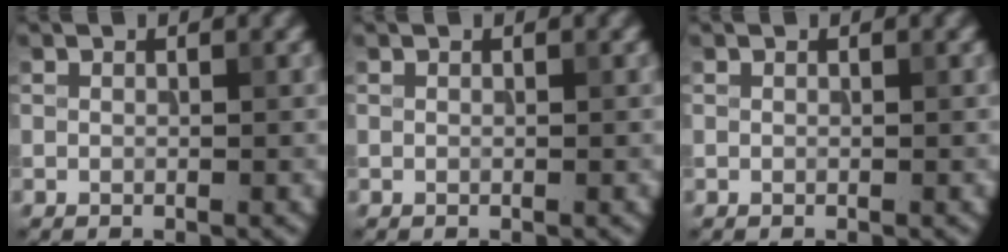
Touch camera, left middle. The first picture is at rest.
{"total": 0.0}
{"total": 0.0}